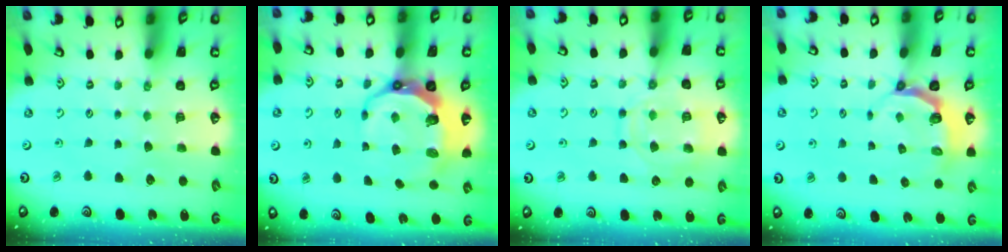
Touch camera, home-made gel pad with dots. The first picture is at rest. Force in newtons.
{"total": 10.1, "press": 9.3, "slide": 4.0}
{"total": 13.6, "press": 13.5, "slide": 1.2}
{"total": 5.4, "press": 4.7, "slide": 2.7}